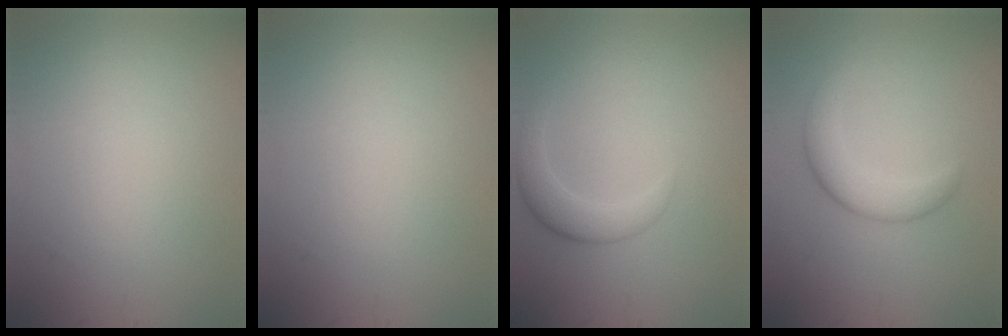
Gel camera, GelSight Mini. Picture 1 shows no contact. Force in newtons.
{"total": 0.0}
{"total": 2.5, "press": 2.5, "slide": 0.1}
{"total": 3.4, "press": 3.4, "slide": 0.3}